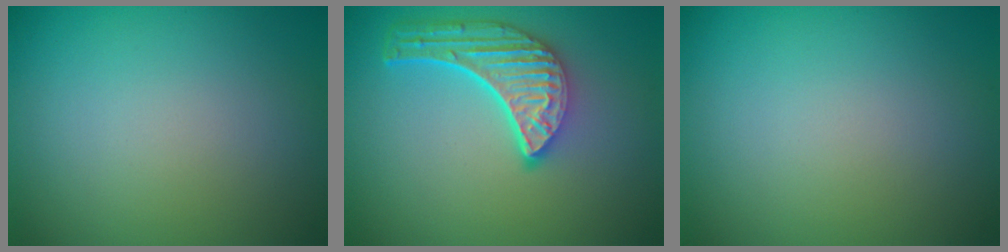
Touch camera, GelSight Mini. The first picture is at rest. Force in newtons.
{"total": 5.2, "press": 4.0, "slide": 3.3}
{"total": 0.0}